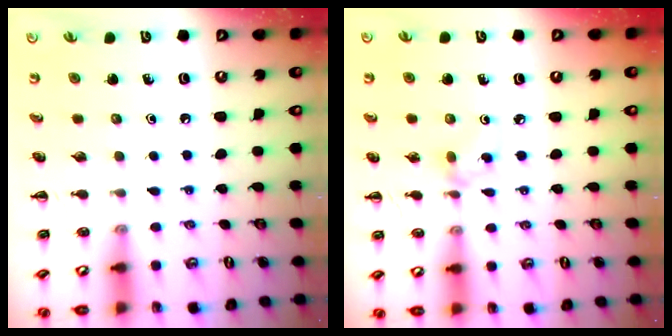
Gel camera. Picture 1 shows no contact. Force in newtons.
{"total": 3.8, "press": 3.5, "slide": 1.4}